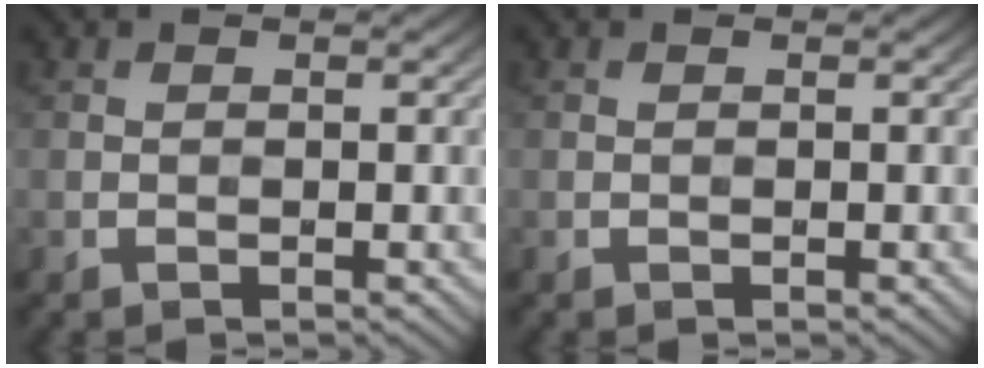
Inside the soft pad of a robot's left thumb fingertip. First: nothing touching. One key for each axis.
{"total": 0.0}